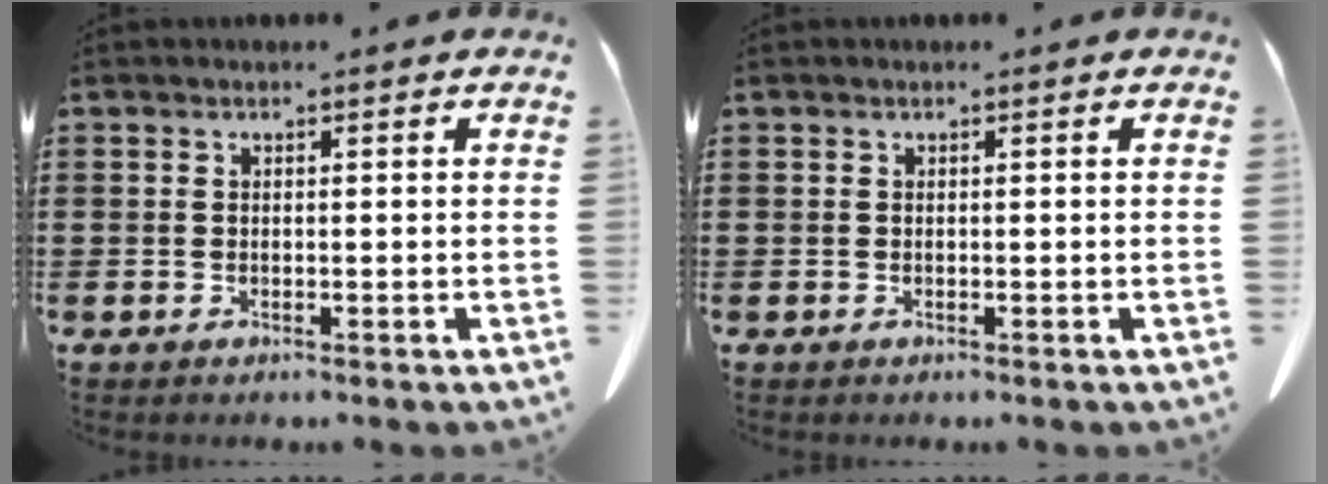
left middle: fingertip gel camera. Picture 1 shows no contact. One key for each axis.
{"total": 0.0}